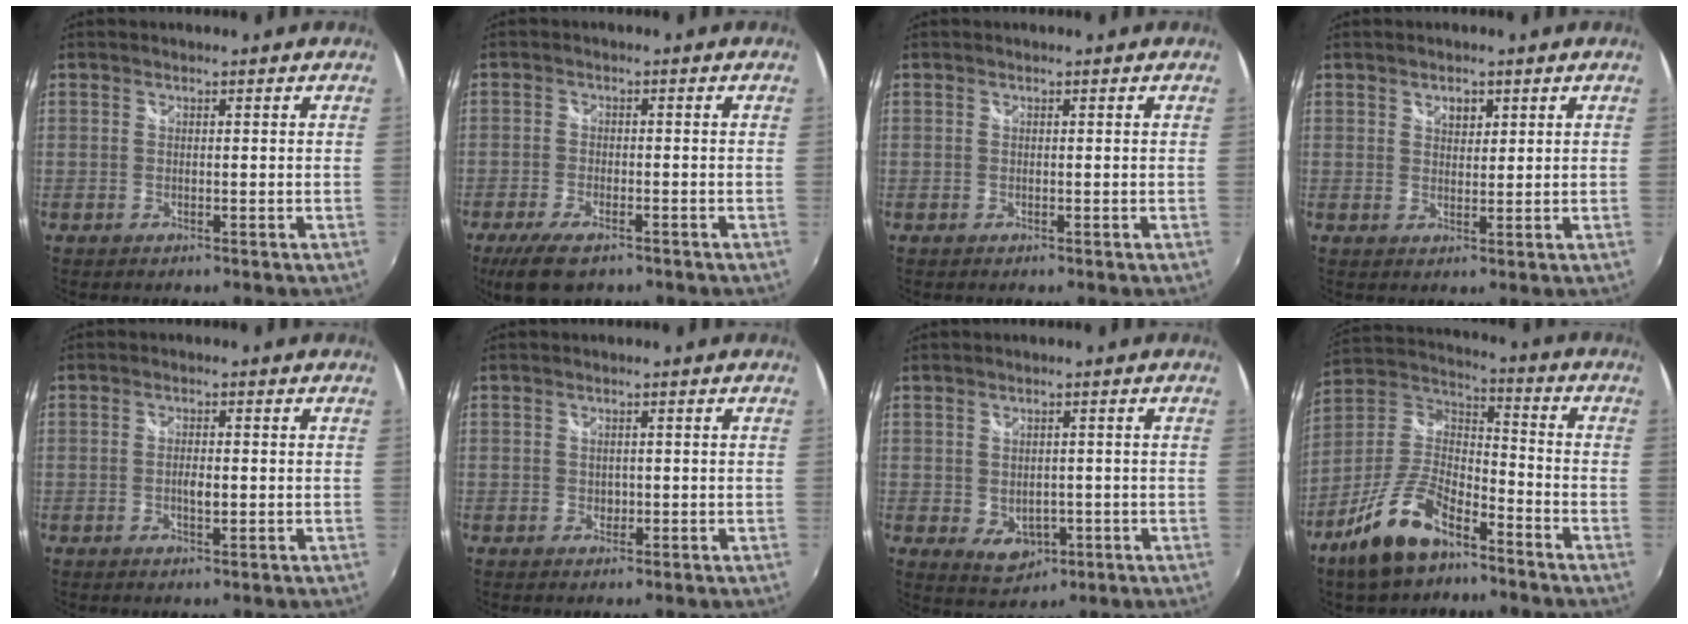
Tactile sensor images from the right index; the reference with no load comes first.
{"total": 7.8, "force": [-5.4, 3.0, 4.8], "torque": [-0.117, -0.020, -0.094]}
{"total": 0.0}
{"total": 2.5, "force": [1.3, 1.7, 1.2], "torque": [-0.014, 0.005, 0.022]}
{"total": 2.6, "force": [-0.4, 0.9, 2.3], "torque": [-0.041, -0.002, -0.006]}
{"total": 1.1, "force": [0.0, 1.1, 0.5], "torque": [-0.003, 0.000, -0.001]}
{"total": 5.2, "force": [-0.9, 4.2, 3.0], "torque": [-0.057, -0.008, -0.004]}
{"total": 15.3, "force": [-9.6, 6.3, 10.1], "torque": [-0.223, -0.006, -0.179]}